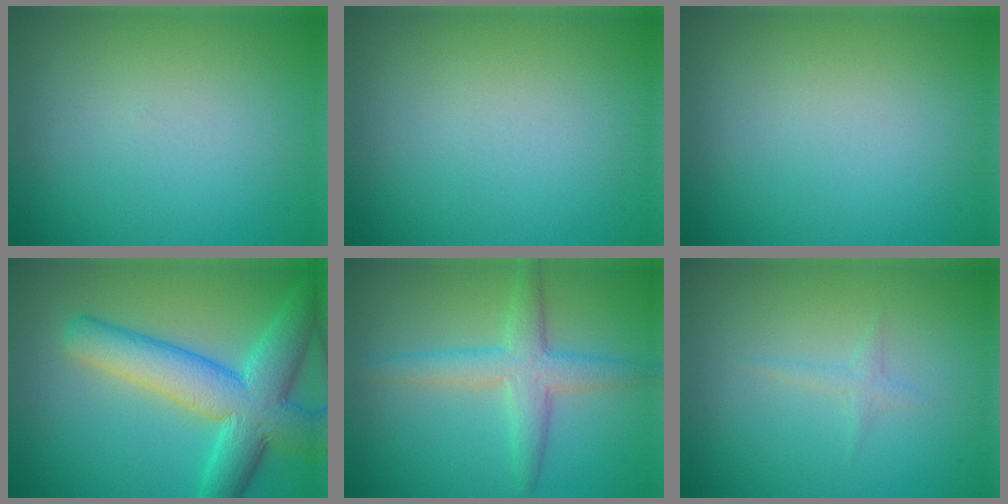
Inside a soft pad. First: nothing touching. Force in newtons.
{"total": 0.0}
{"total": 0.0}
{"total": 8.9, "press": 8.9, "slide": 0.0}
{"total": 4.0, "press": 4.0, "slide": 0.1}
{"total": 0.8, "press": 0.8, "slide": 0.1}